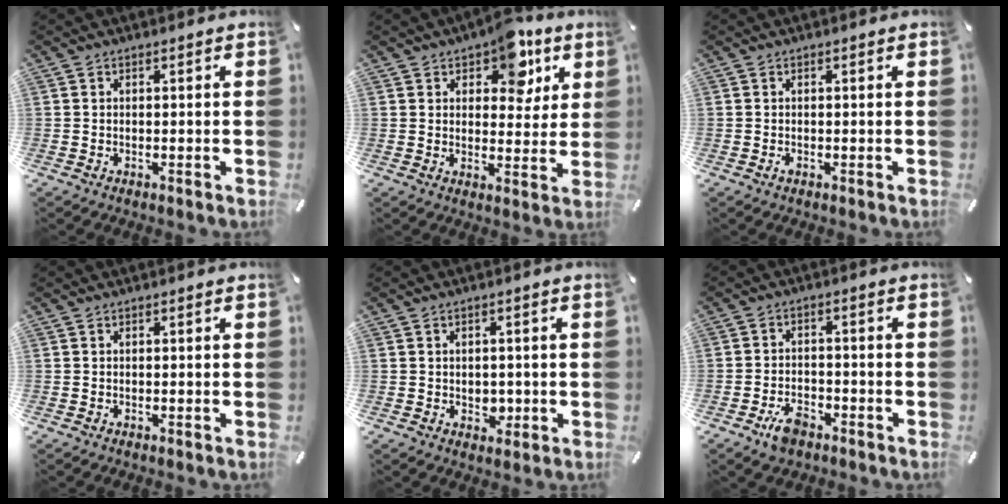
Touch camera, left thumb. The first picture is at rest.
{"total": 10.2, "force": [5.9, 6.1, 5.7], "torque": [-0.060, -0.030, 0.099]}
{"total": 0.5, "force": [-0.1, 0.3, 0.4], "torque": [-0.008, -0.001, -0.003]}
{"total": 0.0}
{"total": 3.5, "force": [-0.5, 3.0, 1.8], "torque": [-0.016, -0.004, -0.010]}
{"total": 5.9, "force": [-3.6, 3.4, 3.1], "torque": [-0.057, 0.022, -0.066]}